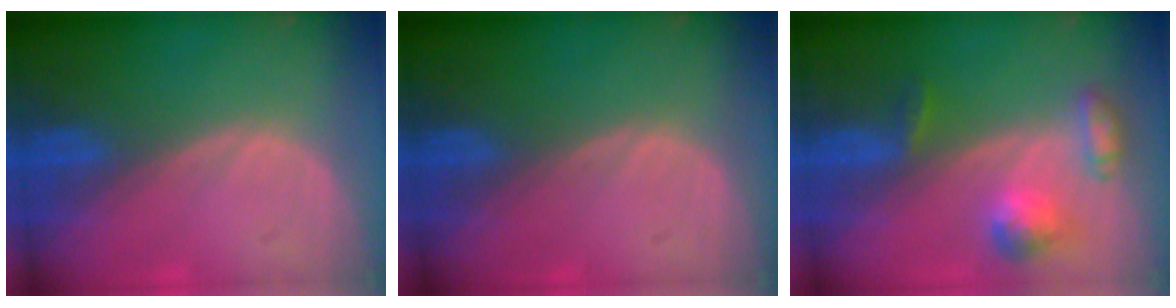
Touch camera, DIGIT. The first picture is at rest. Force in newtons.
{"total": 0.0}
{"total": 5.8, "press": 5.4, "slide": 2.3}